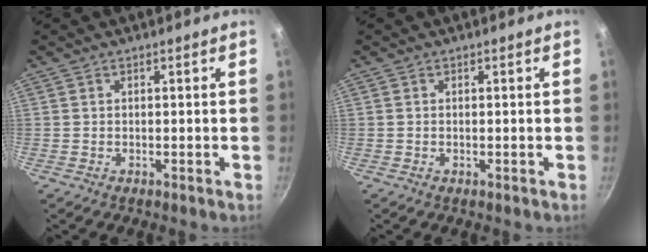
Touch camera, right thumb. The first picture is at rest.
{"total": 0.0}